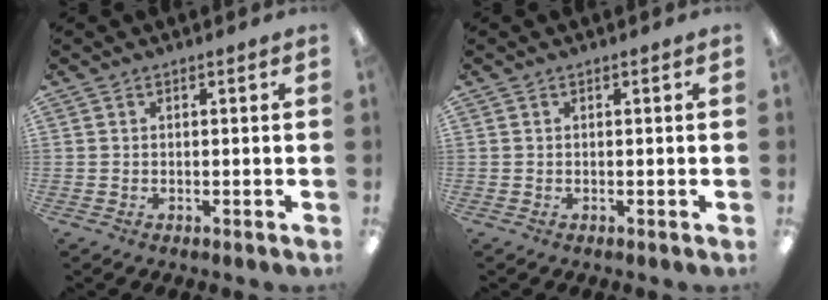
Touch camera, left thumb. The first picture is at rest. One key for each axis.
{"total": 0.0}